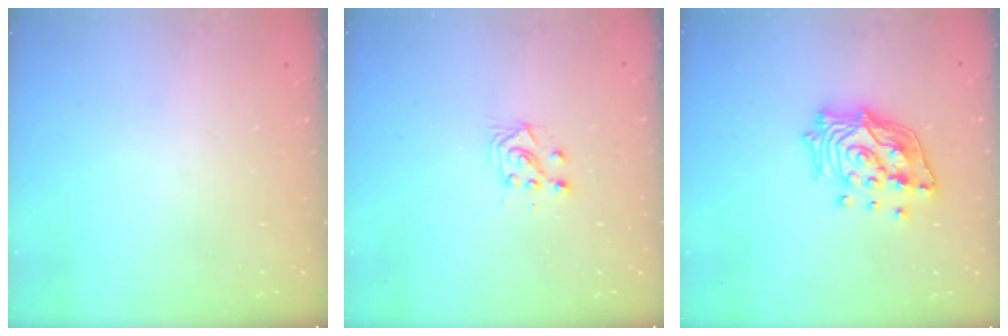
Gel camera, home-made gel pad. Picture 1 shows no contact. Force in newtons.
{"total": 5.7, "press": 5.6, "slide": 0.9}
{"total": 14.8, "press": 14.7, "slide": 1.6}